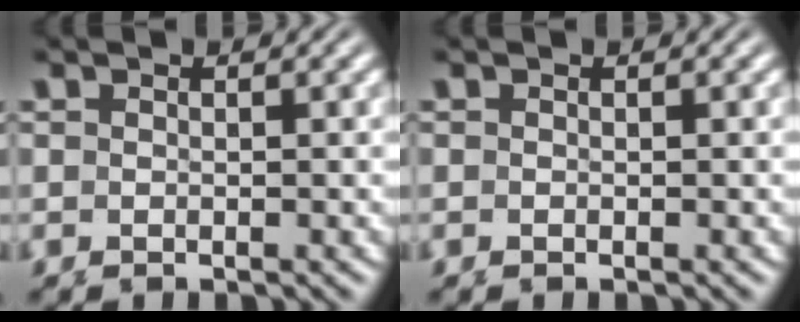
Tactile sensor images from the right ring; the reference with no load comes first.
{"total": 0.0}